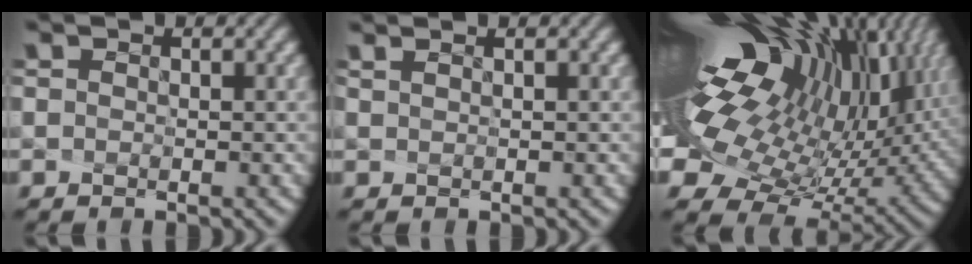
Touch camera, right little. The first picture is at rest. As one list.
[{"total": 0.8, "force": [-0.1, -0.7, -0.4], "torque": [-0.003, -0.013, 0.023]}, {"total": 16.9, "force": [5.0, 8.3, 13.8], "torque": [-0.270, -0.005, 0.115]}]